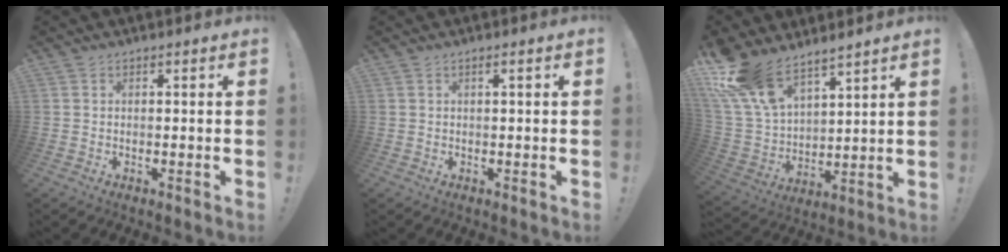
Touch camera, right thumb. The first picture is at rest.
{"total": 1.3, "force": [0.2, -0.2, 1.3], "torque": [-0.017, -0.003, 0.000]}
{"total": 14.4, "force": [11.4, 6.2, 6.2], "torque": [-0.130, -0.085, 0.219]}